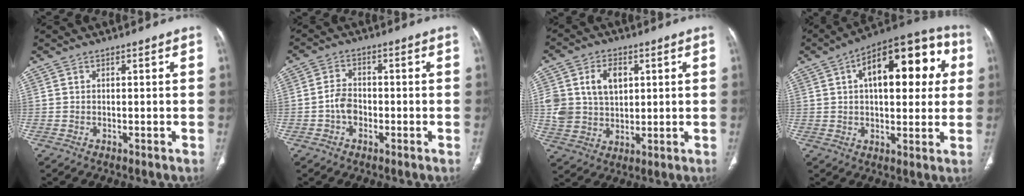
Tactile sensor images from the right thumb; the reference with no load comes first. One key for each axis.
{"total": 4.0, "fx": -1.3, "fy": 2.9, "fz": 2.4, "tx": -0.039, "ty": 0.017, "tz": -0.029}
{"total": 11.0, "fx": 2.9, "fy": 8.1, "fz": 6.9, "tx": -0.107, "ty": -0.004, "tz": 0.064}
{"total": 21.6, "fx": 5.7, "fy": 10.7, "fz": 18.0, "tx": -0.209, "ty": 0.028, "tz": 0.073}